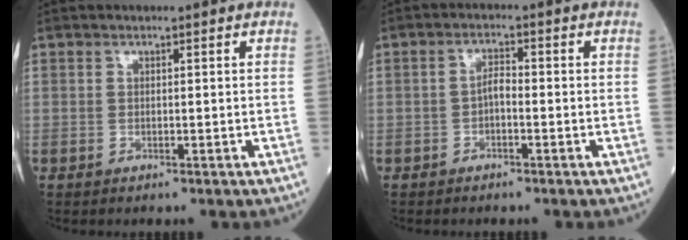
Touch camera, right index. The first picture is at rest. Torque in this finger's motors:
{"motor_torque": [0.40, -0.21, 0.20, 0.06]}